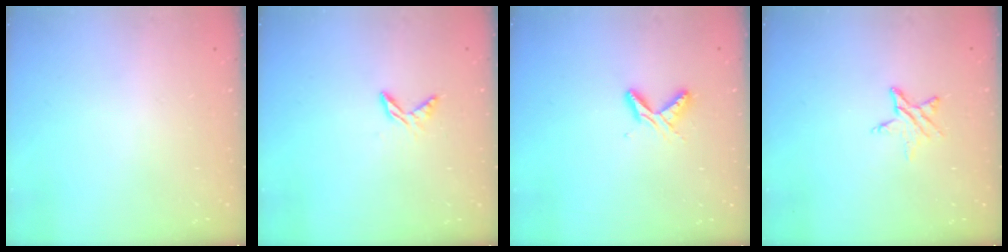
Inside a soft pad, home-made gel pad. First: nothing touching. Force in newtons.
{"total": 5.1, "press": 5.1, "slide": 0.4}
{"total": 6.0, "press": 6.0, "slide": 0.7}
{"total": 5.6, "press": 5.5, "slide": 0.6}